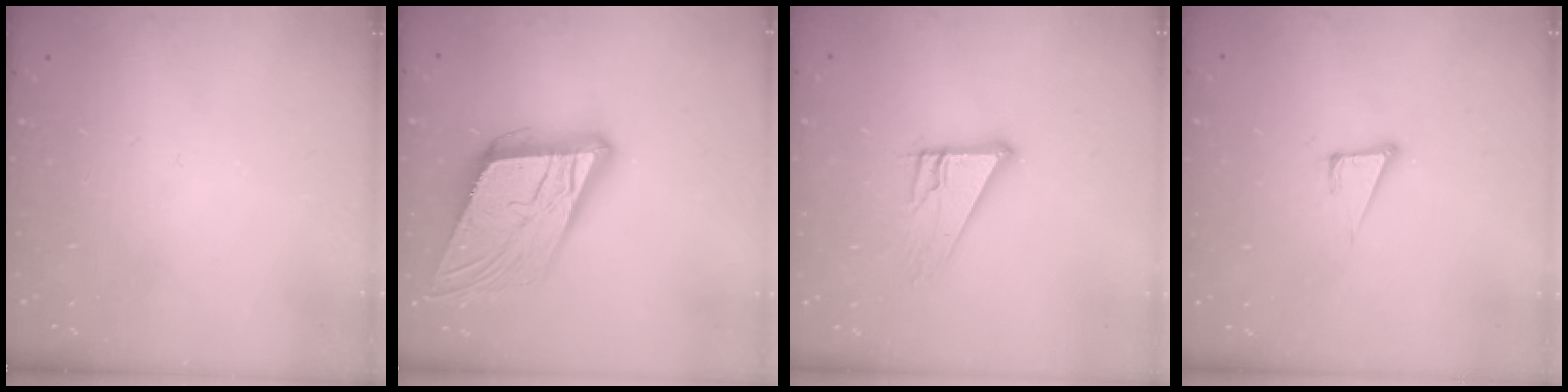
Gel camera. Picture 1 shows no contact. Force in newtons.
{"total": 18.8, "press": 18.5, "slide": 3.5}
{"total": 10.7, "press": 10.7, "slide": 0.7}
{"total": 5.1, "press": 4.3, "slide": 2.8}